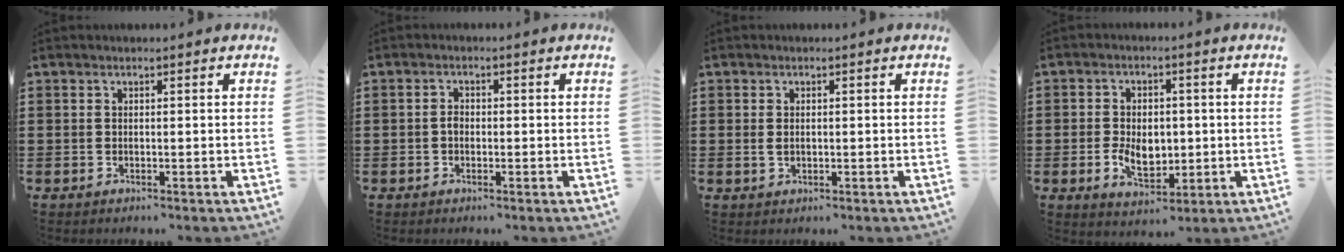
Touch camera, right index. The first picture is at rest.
{"total": 1.3, "force": [-0.3, 0.9, 0.9], "torque": [-0.019, 0.003, -0.007]}
{"total": 1.3, "force": [0.1, 0.8, 1.0], "torque": [-0.022, 0.007, 0.001]}
{"total": 5.8, "force": [-0.7, 4.1, 4.1], "torque": [-0.071, 0.002, -0.017]}